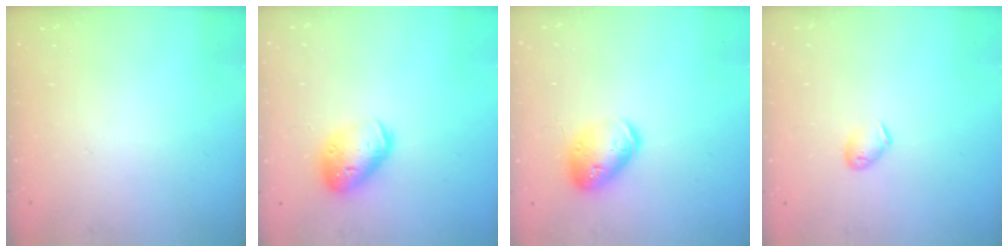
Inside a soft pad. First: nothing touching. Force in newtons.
{"total": 15.0, "press": 14.8, "slide": 2.2}
{"total": 13.8, "press": 13.7, "slide": 2.1}
{"total": 5.6, "press": 5.5, "slide": 1.1}